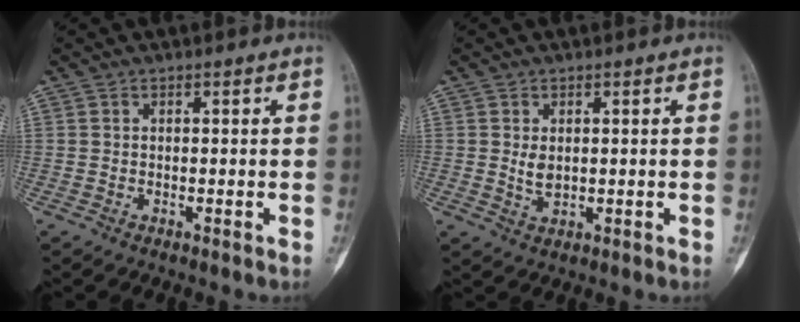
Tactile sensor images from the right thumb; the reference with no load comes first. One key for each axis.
{"total": 2.5, "fx": 0.5, "fy": 1.5, "fz": 1.9, "tx": -0.032, "ty": -0.008, "tz": 0.014}